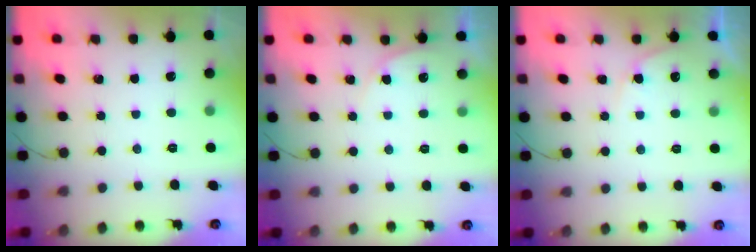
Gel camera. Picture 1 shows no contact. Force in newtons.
{"total": 3.0, "press": 2.3, "slide": 1.9}
{"total": 4.3, "press": 4.1, "slide": 1.2}